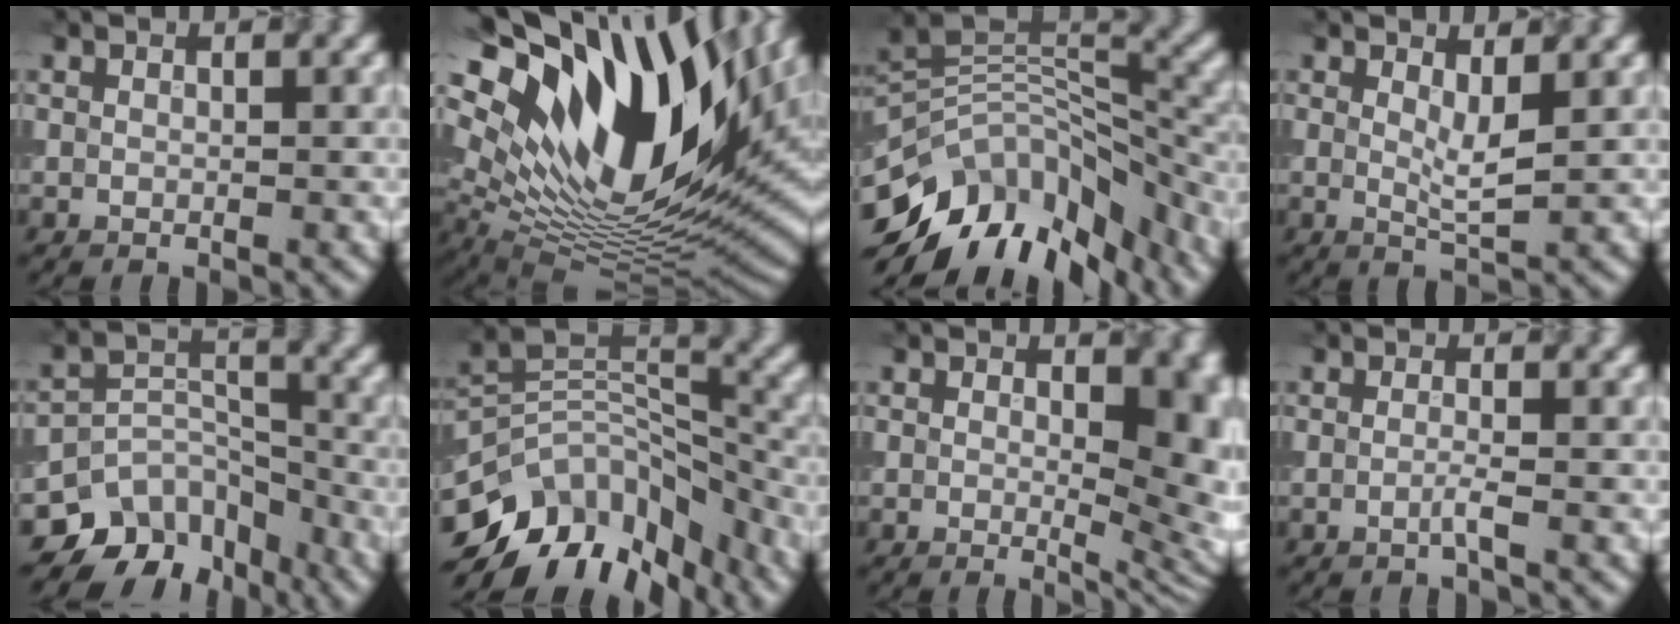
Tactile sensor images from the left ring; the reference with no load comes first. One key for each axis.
{"total": 20.2, "fx": 9.5, "fy": 9.6, "fz": 15.0, "tx": -0.285, "ty": 0.033, "tz": 0.163}
{"total": 13.5, "fx": -7.8, "fy": 8.2, "fz": 7.4, "tx": -0.160, "ty": 0.014, "tz": -0.128}
{"total": 2.2, "fx": 0.7, "fy": 0.5, "fz": 2.0, "tx": -0.036, "ty": -0.008, "tz": 0.013}
{"total": 8.2, "fx": -6.0, "fy": 5.0, "fz": 2.4, "tx": -0.022, "ty": -0.002, "tz": -0.103}
{"total": 12.5, "fx": -7.5, "fy": 7.9, "fz": 6.1, "tx": -0.125, "ty": 0.009, "tz": -0.124}
{"total": 8.5, "fx": 0.5, "fy": 3.9, "fz": 7.6, "tx": -0.059, "ty": 0.002, "tz": 0.007}
{"total": 1.1, "fx": -0.4, "fy": 0.1, "fz": 1.0, "tx": -0.020, "ty": -0.005, "tz": -0.010}